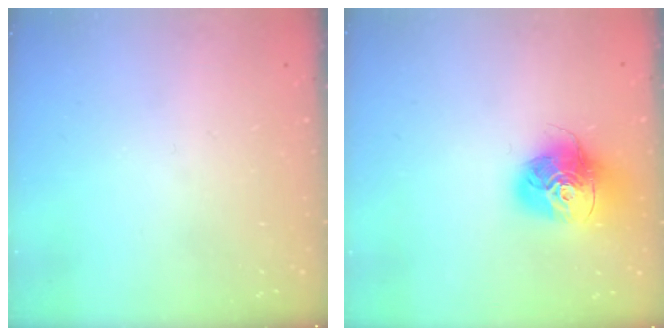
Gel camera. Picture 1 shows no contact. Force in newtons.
{"total": 16.9, "press": 16.9, "slide": 1.7}